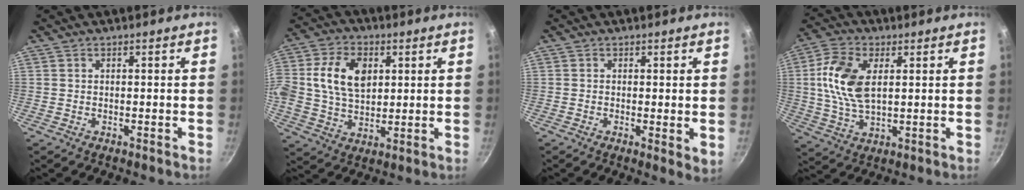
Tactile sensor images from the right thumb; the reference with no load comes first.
{"total": 13.2, "force": [2.9, 9.2, 9.1], "torque": [-0.155, 0.007, 0.047]}
{"total": 2.9, "force": [0.2, 1.0, 2.7], "torque": [-0.038, -0.010, 0.001]}
{"total": 11.9, "force": [2.3, 6.6, 9.6], "torque": [-0.186, 0.004, 0.041]}